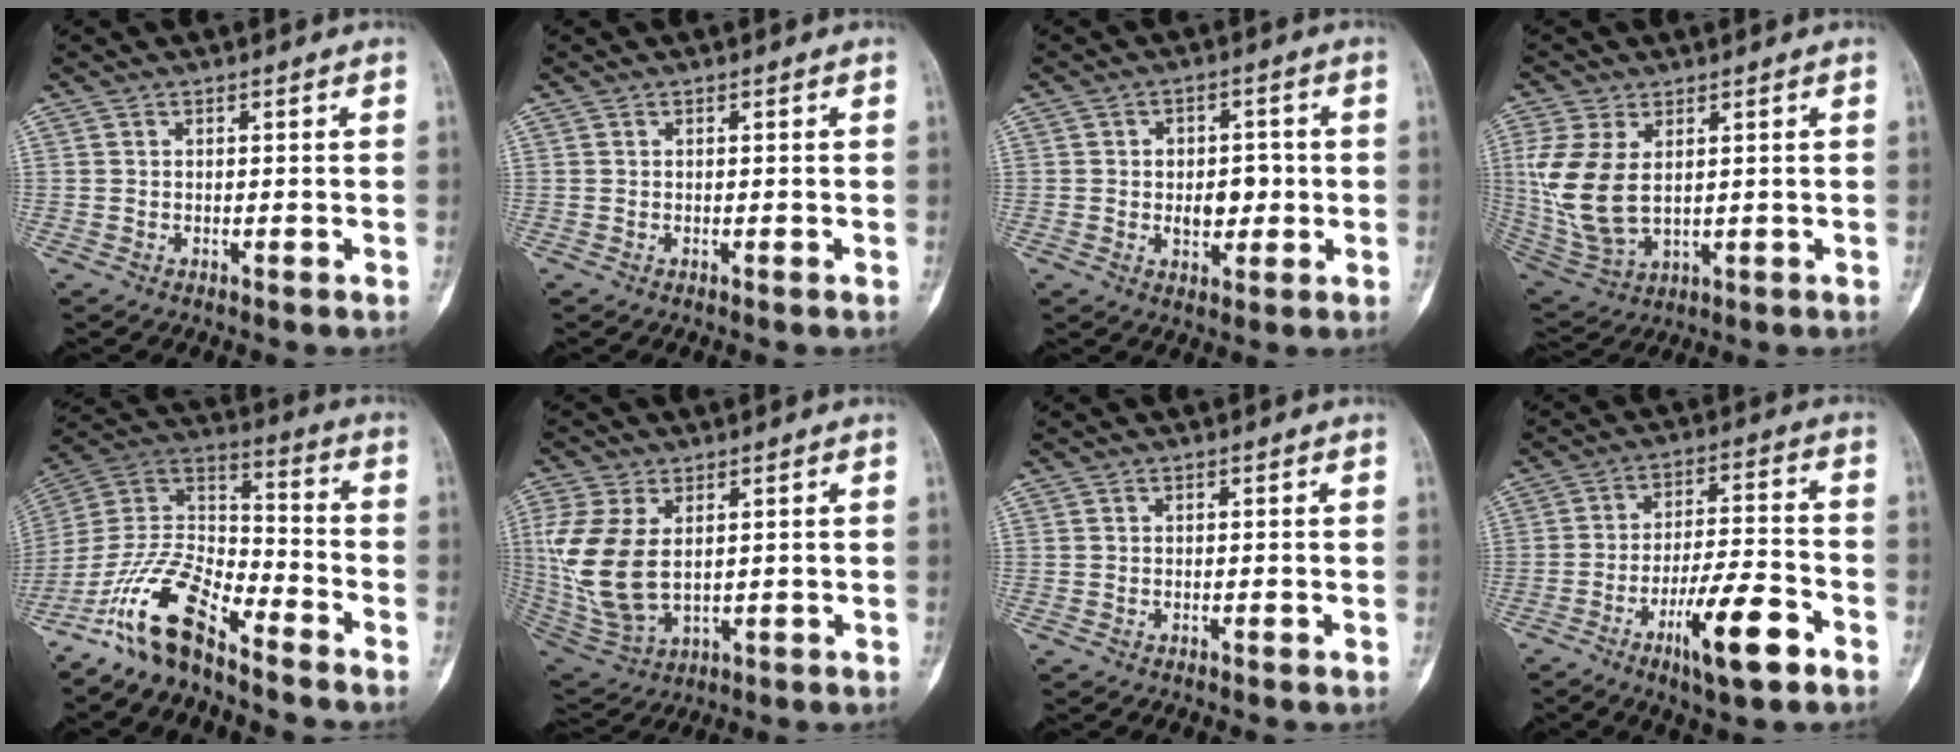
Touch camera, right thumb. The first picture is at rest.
{"total": 0.0}
{"total": 6.2, "force": [-0.4, 4.3, 4.3], "torque": [-0.032, 0.007, -0.002]}
{"total": 12.2, "force": [2.1, 7.2, 9.6], "torque": [-0.214, -0.011, 0.057]}
{"total": 14.6, "force": [-10.9, 4.9, 8.5], "torque": [-0.155, 0.083, -0.214]}
{"total": 13.9, "force": [2.2, 8.2, 10.9], "torque": [-0.244, -0.012, 0.059]}
{"total": 0.0}
{"total": 12.7, "force": [-6.6, 3.0, 10.4], "torque": [-0.175, 0.035, -0.106]}